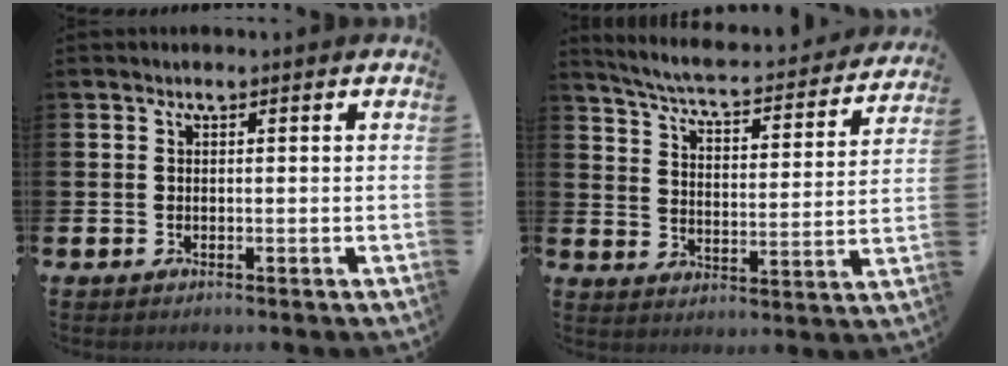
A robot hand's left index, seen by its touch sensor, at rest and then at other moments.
{"total": 5.6, "force": [5.1, 0.7, 2.1], "torque": [-0.072, -0.040, 0.081]}